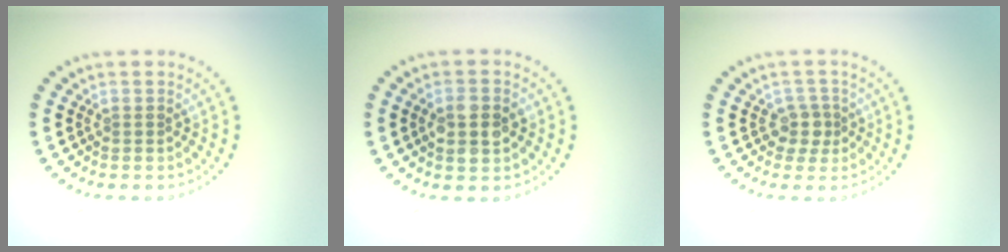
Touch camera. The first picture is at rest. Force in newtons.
{"total": 2.8, "press": 2.8, "slide": 0.2}
{"total": 1.8, "press": 1.5, "slide": 1.1}